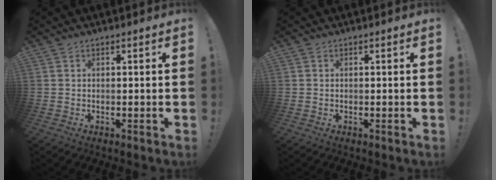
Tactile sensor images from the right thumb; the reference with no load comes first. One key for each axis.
{"total": 0.0}